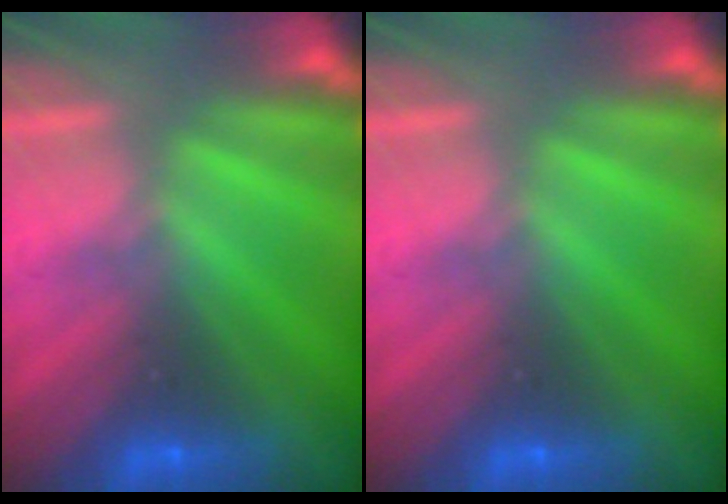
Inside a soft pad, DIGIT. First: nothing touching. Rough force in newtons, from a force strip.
{"total": 0.0}